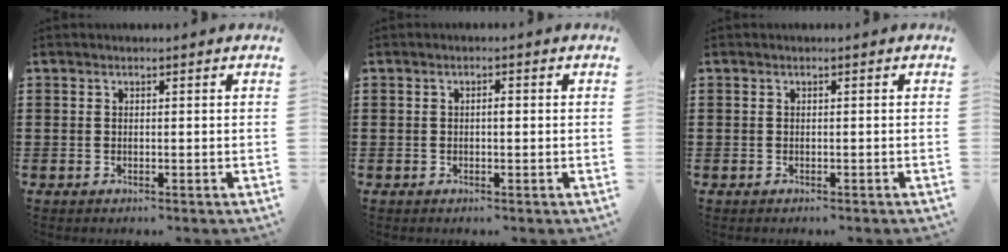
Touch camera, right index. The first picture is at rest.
{"total": 1.1, "force": [-0.1, 0.3, 1.1], "torque": [-0.021, 0.000, -0.002]}
{"total": 0.0}